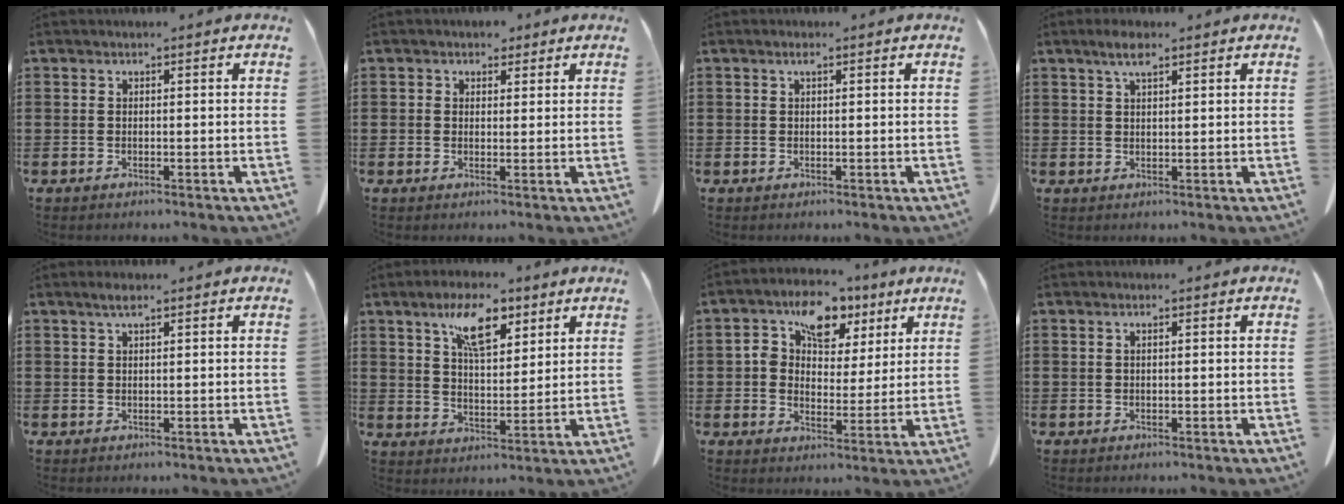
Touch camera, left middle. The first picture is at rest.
{"total": 2.3, "force": [1.7, 1.6, 0.3], "torque": [-0.006, 0.008, 0.030]}
{"total": 0.7, "force": [0.3, 0.3, 0.5], "torque": [-0.012, 0.003, 0.005]}
{"total": 3.4, "force": [2.1, 0.9, 2.5], "torque": [-0.054, 0.005, 0.036]}
{"total": 1.4, "force": [0.8, 0.4, 1.1], "torque": [-0.023, 0.003, 0.013]}
{"total": 9.5, "force": [6.1, 3.5, 6.4], "torque": [-0.124, -0.008, 0.105]}
{"total": 9.1, "force": [4.4, 6.1, 5.2], "torque": [-0.102, 0.010, 0.074]}
{"total": 0.6, "force": [0.1, 0.1, 0.5], "torque": [-0.011, 0.000, 0.002]}